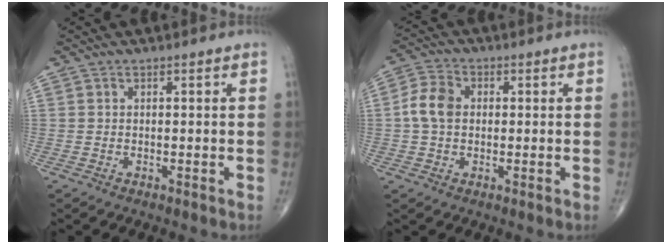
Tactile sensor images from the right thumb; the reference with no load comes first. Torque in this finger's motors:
{"motor_torque": [0.02, 0.02, 0.07, -0.07, 0.05]}